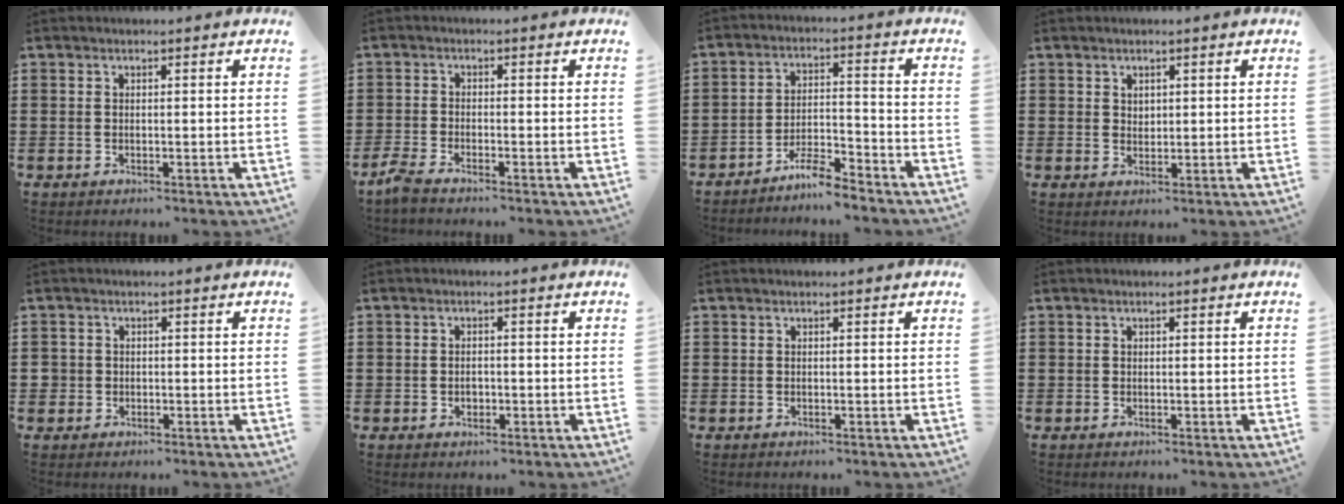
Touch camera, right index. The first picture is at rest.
{"total": 2.3, "force": [-2.2, 0.1, 0.9], "torque": [-0.031, -0.005, -0.047]}
{"total": 5.2, "force": [-4.9, 0.3, 1.9], "torque": [-0.047, 0.003, -0.098]}
{"total": 1.5, "force": [1.0, 1.0, 0.3], "torque": [-0.008, 0.004, 0.020]}
{"total": 1.3, "force": [-0.3, 1.3, 0.2], "torque": [-0.008, 0.004, -0.009]}
{"total": 1.4, "force": [-0.4, 1.0, 1.0], "torque": [-0.021, 0.002, -0.008]}
{"total": 0.0}
{"total": 0.0}